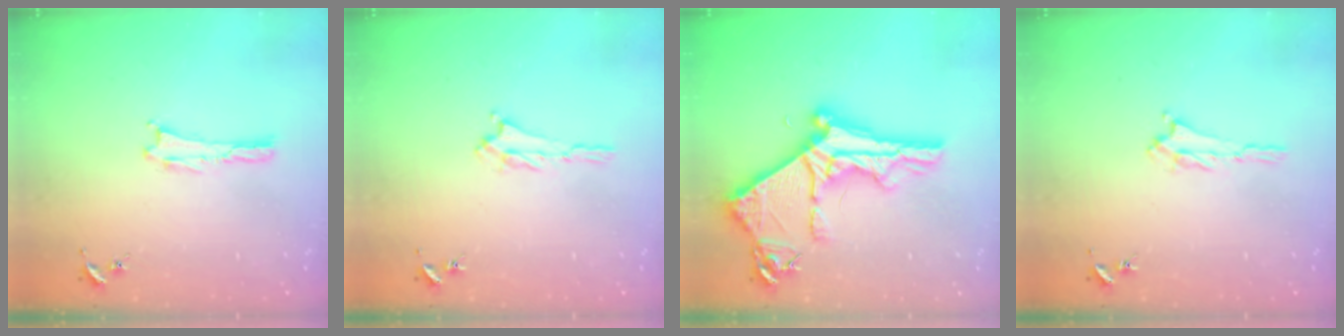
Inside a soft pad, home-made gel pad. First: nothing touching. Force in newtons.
{"total": 1.2, "press": 1.1, "slide": 0.5}
{"total": 10.5, "press": 10.4, "slide": 1.1}
{"total": 1.2, "press": 1.1, "slide": 0.5}